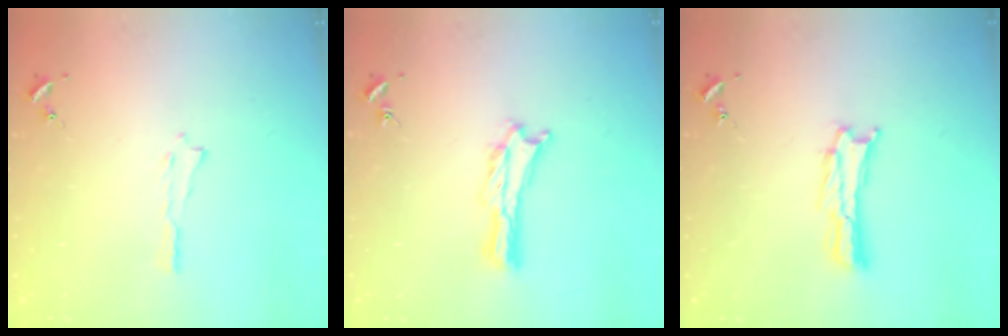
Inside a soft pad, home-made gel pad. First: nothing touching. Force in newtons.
{"total": 1.8, "press": 1.8, "slide": 0.2}
{"total": 1.6, "press": 1.6, "slide": 0.2}